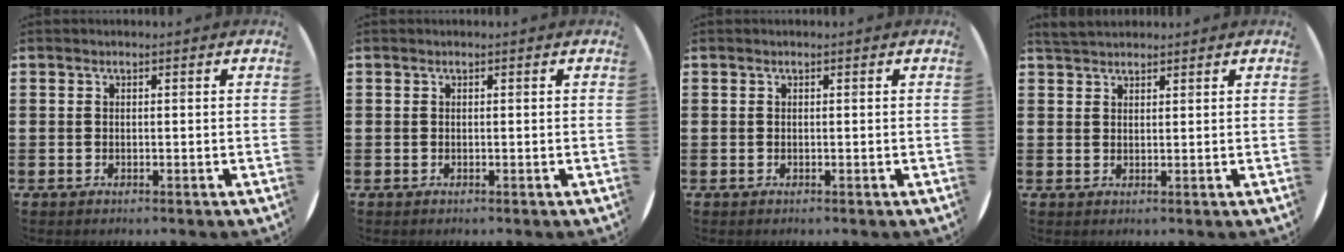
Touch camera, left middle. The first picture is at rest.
{"total": 0.0}
{"total": 0.0}
{"total": 2.5, "force": [2.3, 0.6, 0.5], "torque": [-0.014, 0.001, 0.045]}